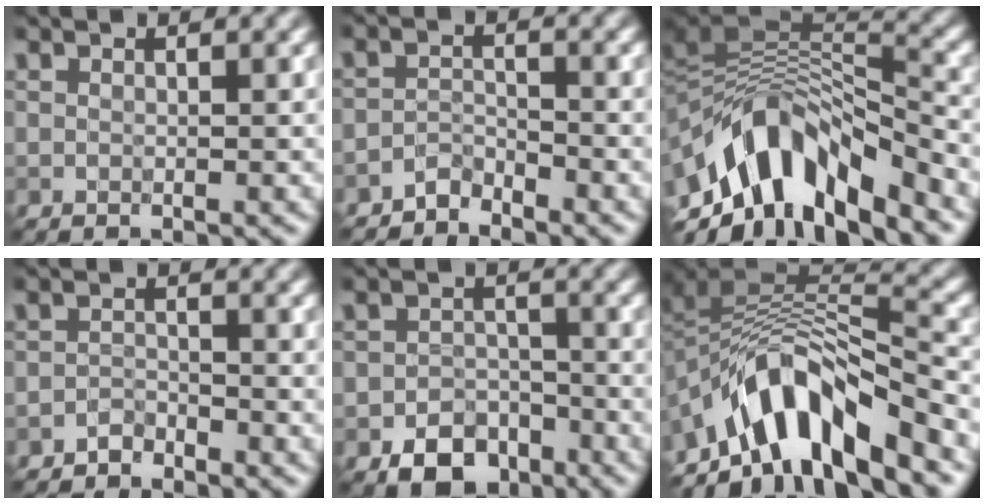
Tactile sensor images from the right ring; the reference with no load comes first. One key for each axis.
{"total": 1.9, "fx": -1.8, "fy": 0.4, "fz": 0.3, "tx": -0.003, "ty": 0.008, "tz": -0.039}
{"total": 11.4, "fx": -4.9, "fy": 5.1, "fz": 9.0, "tx": -0.151, "ty": 0.011, "tz": -0.082}
{"total": 1.4, "fx": -1.3, "fy": 0.5, "fz": 0.2, "tx": -0.001, "ty": 0.005, "tz": -0.028}
{"total": 4.7, "fx": -3.0, "fy": 3.0, "fz": 1.9, "tx": -0.024, "ty": -0.007, "tz": -0.048}
{"total": 10.0, "fx": -6.2, "fy": 3.9, "fz": 6.9, "tx": -0.100, "ty": 0.009, "tz": -0.108}